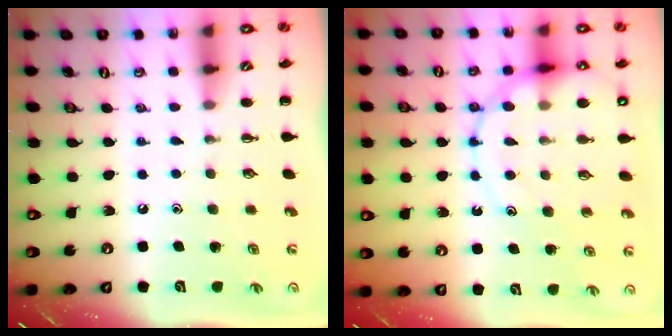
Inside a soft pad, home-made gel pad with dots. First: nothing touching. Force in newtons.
{"total": 15.3, "press": 15.0, "slide": 3.0}